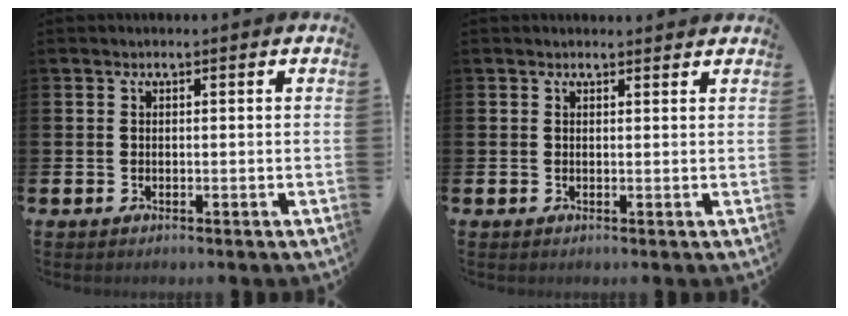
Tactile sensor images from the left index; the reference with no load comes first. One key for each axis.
{"total": 0.8, "fx": 0.8, "fy": 0.2, "fz": 0.1, "tx": 0.010, "ty": -0.003, "tz": 0.012}